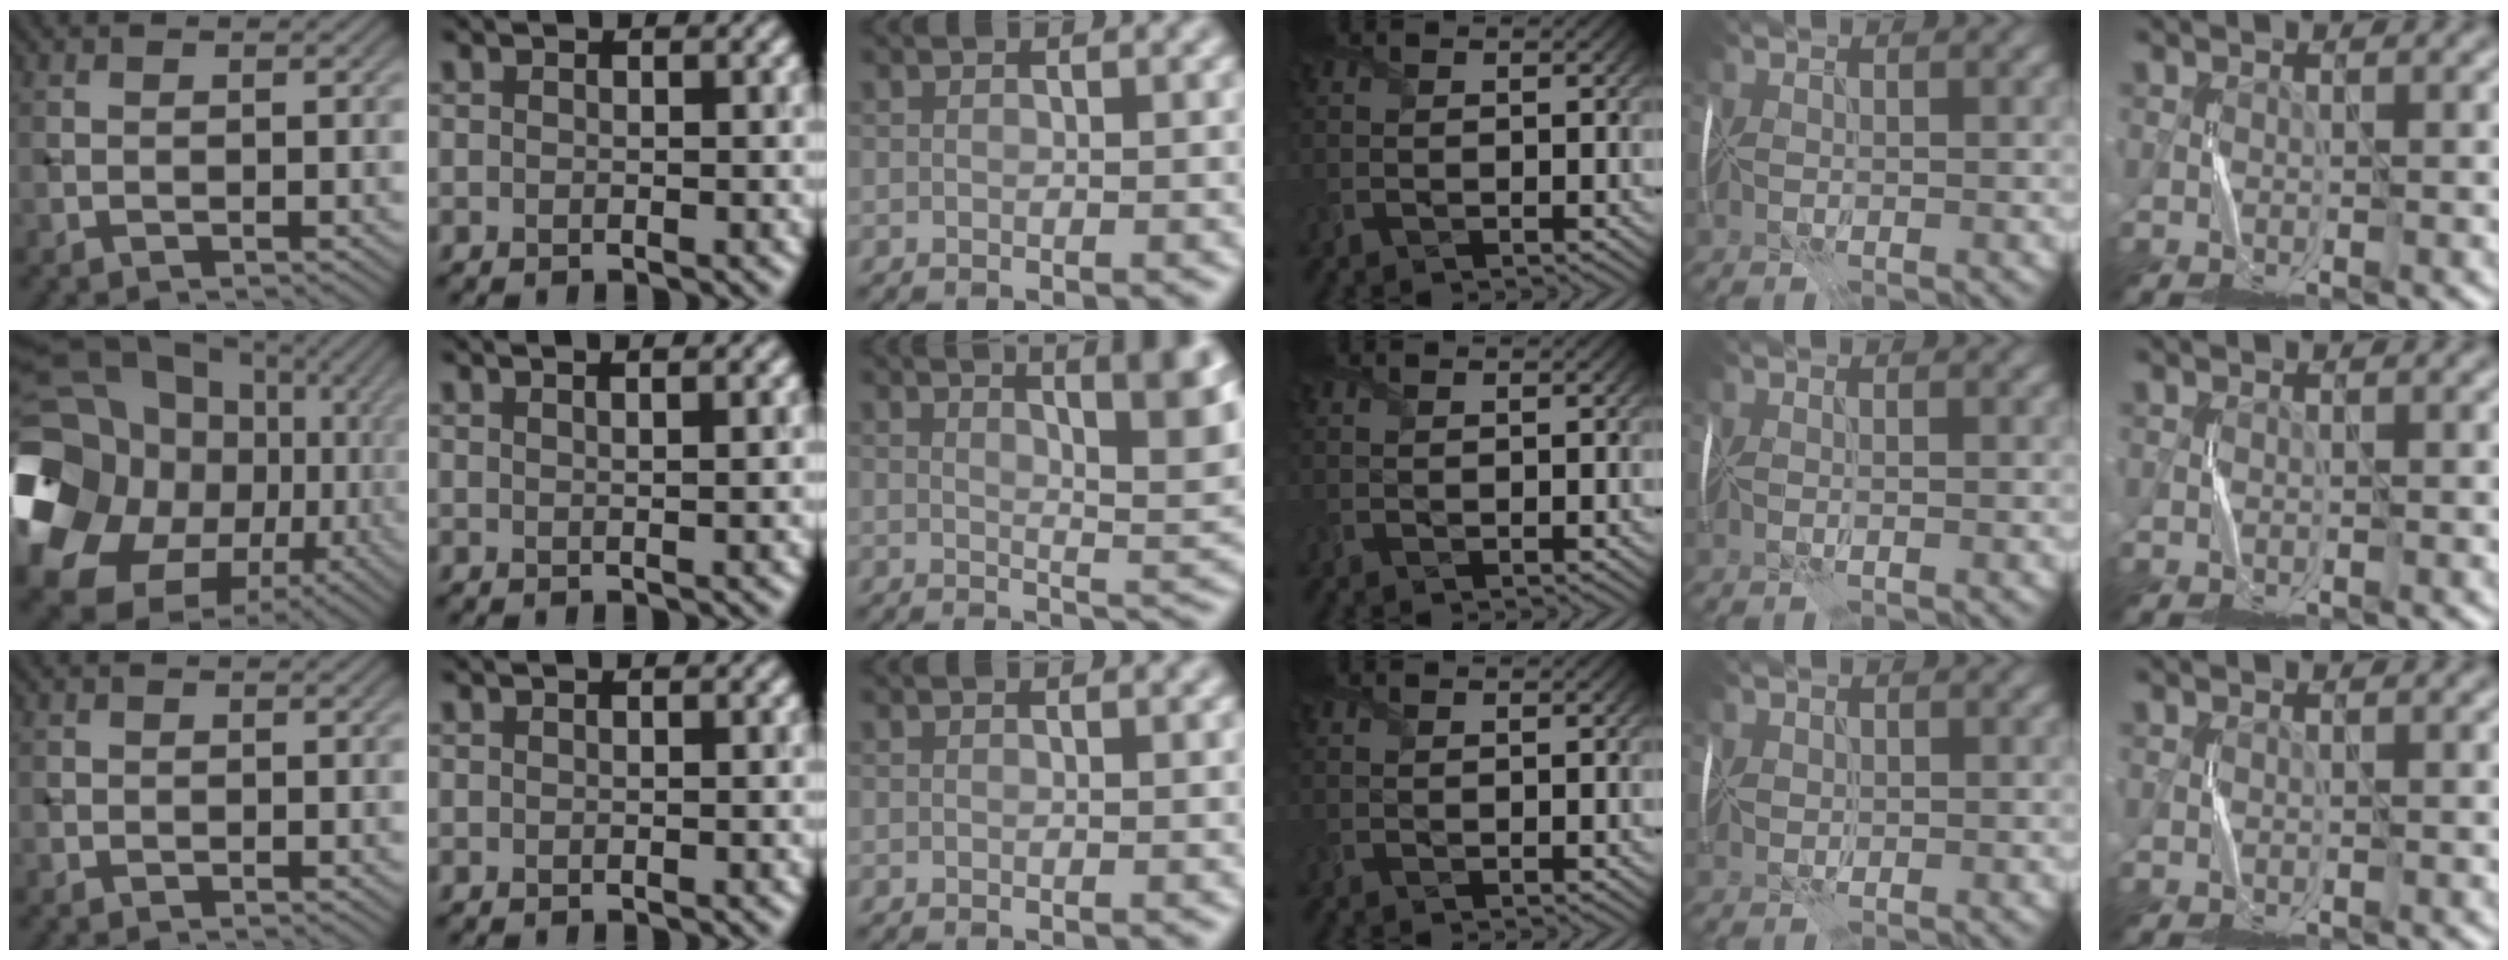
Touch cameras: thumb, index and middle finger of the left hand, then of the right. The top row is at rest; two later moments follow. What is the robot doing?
{"motion": "fold", "object": "memory foam"}